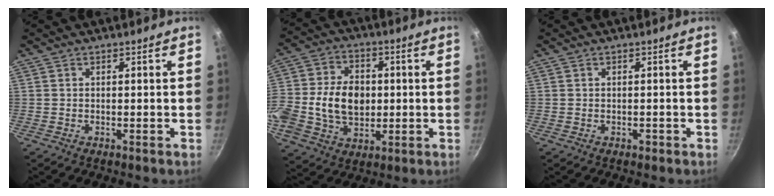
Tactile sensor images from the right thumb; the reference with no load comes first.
{"total": 20.6, "force": [-0.5, 15.5, 13.6], "torque": [-0.265, 0.027, -0.008]}
{"total": 0.7, "force": [-0.4, 0.5, 0.4], "torque": [-0.003, 0.003, -0.005]}